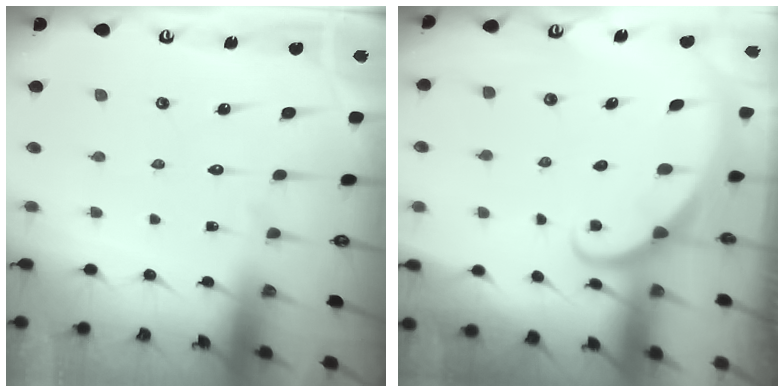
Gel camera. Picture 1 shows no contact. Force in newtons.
{"total": 1.9, "press": 1.9, "slide": 0.1}